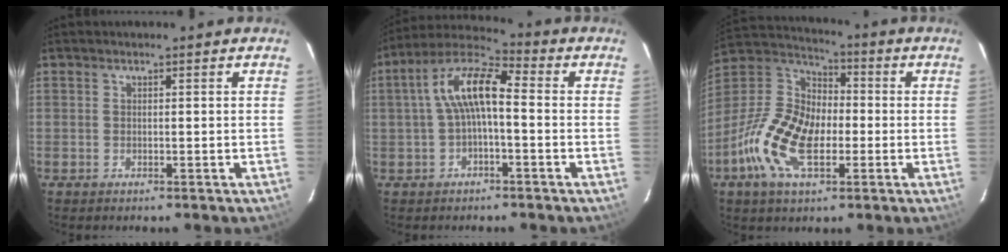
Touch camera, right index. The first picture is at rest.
{"total": 9.6, "force": [-0.4, 3.4, 8.9], "torque": [-0.181, 0.028, -0.012]}
{"total": 16.7, "force": [-5.4, 9.2, 12.8], "torque": [-0.273, 0.000, -0.107]}